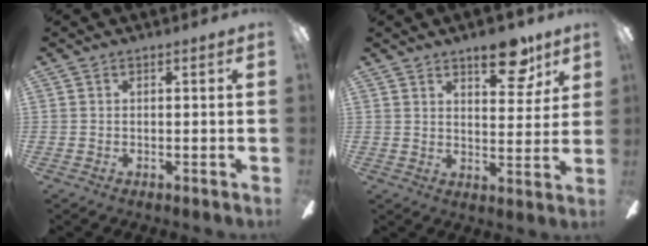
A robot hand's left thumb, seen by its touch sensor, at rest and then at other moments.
{"total": 10.3, "force": [7.1, 4.1, 6.2], "torque": [-0.058, -0.040, 0.114]}